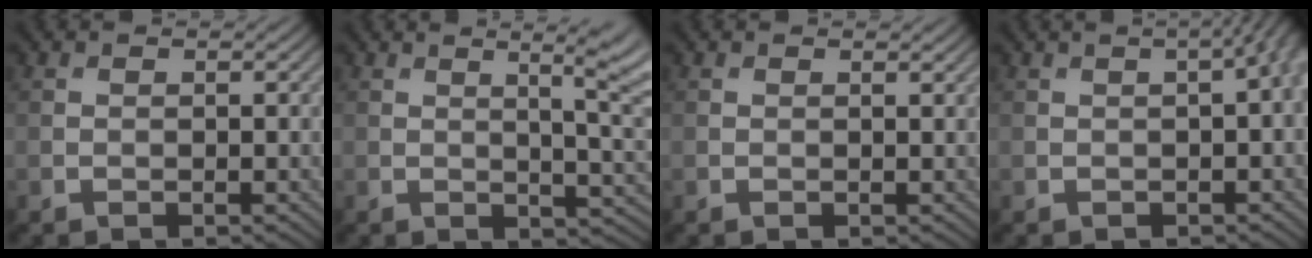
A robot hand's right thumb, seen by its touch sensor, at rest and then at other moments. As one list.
[{"total": 7.9, "force": [2.3, 2.1, 7.3], "torque": [-0.086, 0.013, 0.033]}, {"total": 0.0}, {"total": 4.0, "force": [0.3, 1.3, 3.8], "torque": [-0.036, 0.012, 0.006]}]